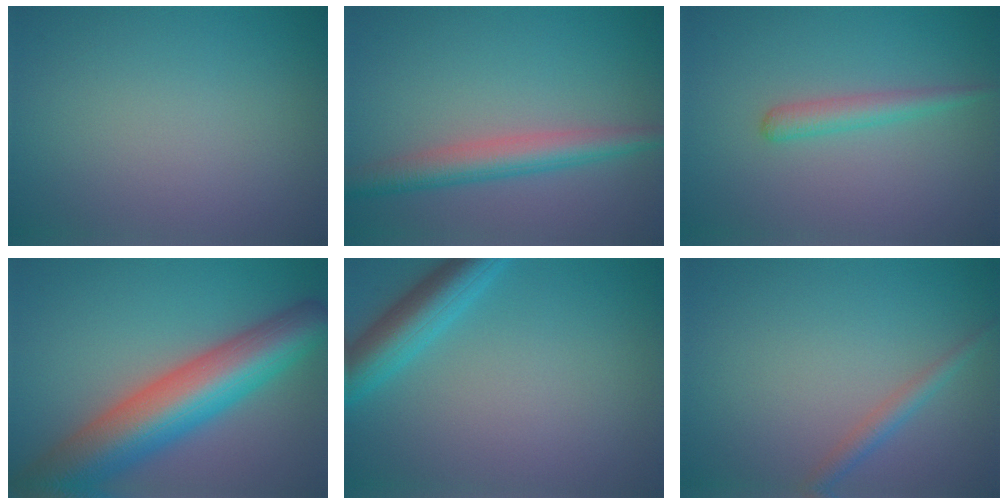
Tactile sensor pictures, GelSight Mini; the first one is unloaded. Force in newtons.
{"total": 4.2, "press": 4.2, "slide": 0.1}
{"total": 2.0, "press": 1.9, "slide": 0.1}
{"total": 11.6, "press": 11.6, "slide": 0.5}
{"total": 4.8, "press": 4.8, "slide": 0.2}
{"total": 1.8, "press": 1.8, "slide": 0.0}